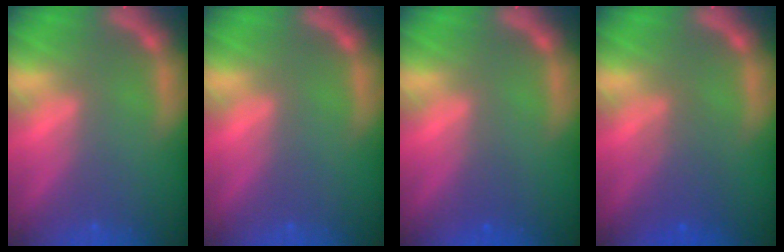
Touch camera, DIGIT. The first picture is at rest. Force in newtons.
{"total": 0.0}
{"total": 1.0}
{"total": 3.1}